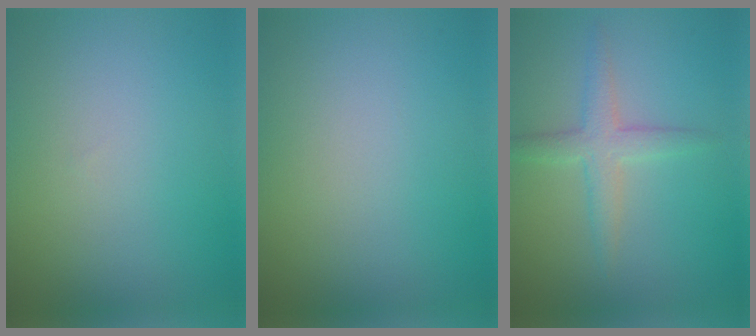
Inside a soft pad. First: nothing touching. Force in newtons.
{"total": 0.0}
{"total": 2.9, "press": 2.9, "slide": 0.1}